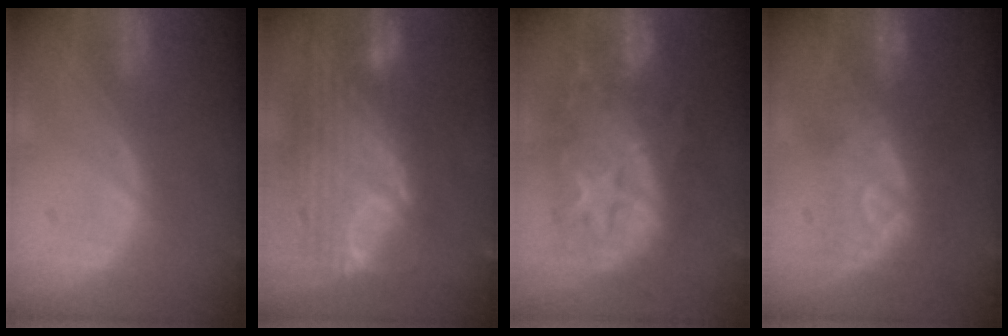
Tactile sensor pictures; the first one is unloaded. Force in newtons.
{"total": 12.2, "press": 10.3, "slide": 6.5}
{"total": 12.0, "press": 11.9, "slide": 1.2}
{"total": 8.2, "press": 7.8, "slide": 2.5}